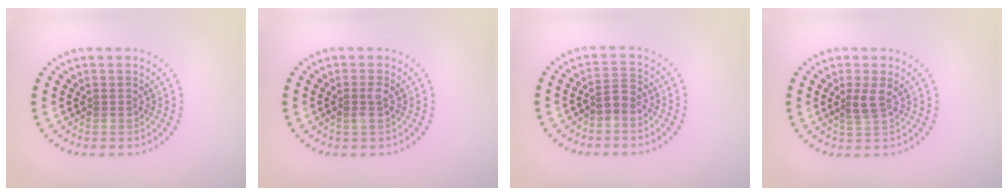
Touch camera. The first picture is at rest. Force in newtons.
{"total": 1.0, "press": 0.9, "slide": 0.3}
{"total": 1.8, "press": 1.5, "slide": 1.1}
{"total": 1.8, "press": 1.5, "slide": 1.1}